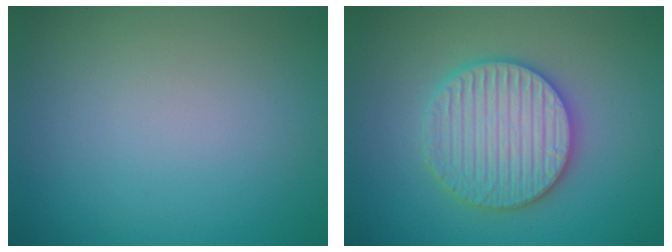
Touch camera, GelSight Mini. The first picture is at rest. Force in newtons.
{"total": 5.9, "press": 5.7, "slide": 1.1}